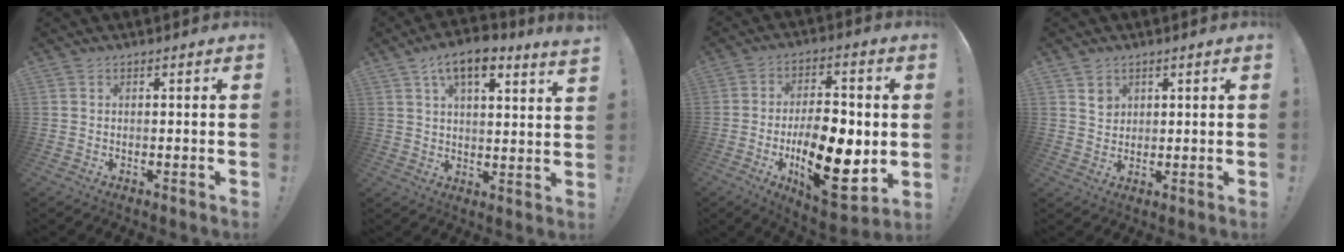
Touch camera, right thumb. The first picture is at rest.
{"total": 9.8, "force": [6.2, 2.8, 7.0], "torque": [-0.118, -0.025, 0.110]}
{"total": 20.7, "force": [-3.7, 10.0, 17.7], "torque": [-0.289, 0.008, -0.052]}
{"total": 3.8, "force": [2.4, 2.9, 0.6], "torque": [0.004, -0.017, 0.041]}